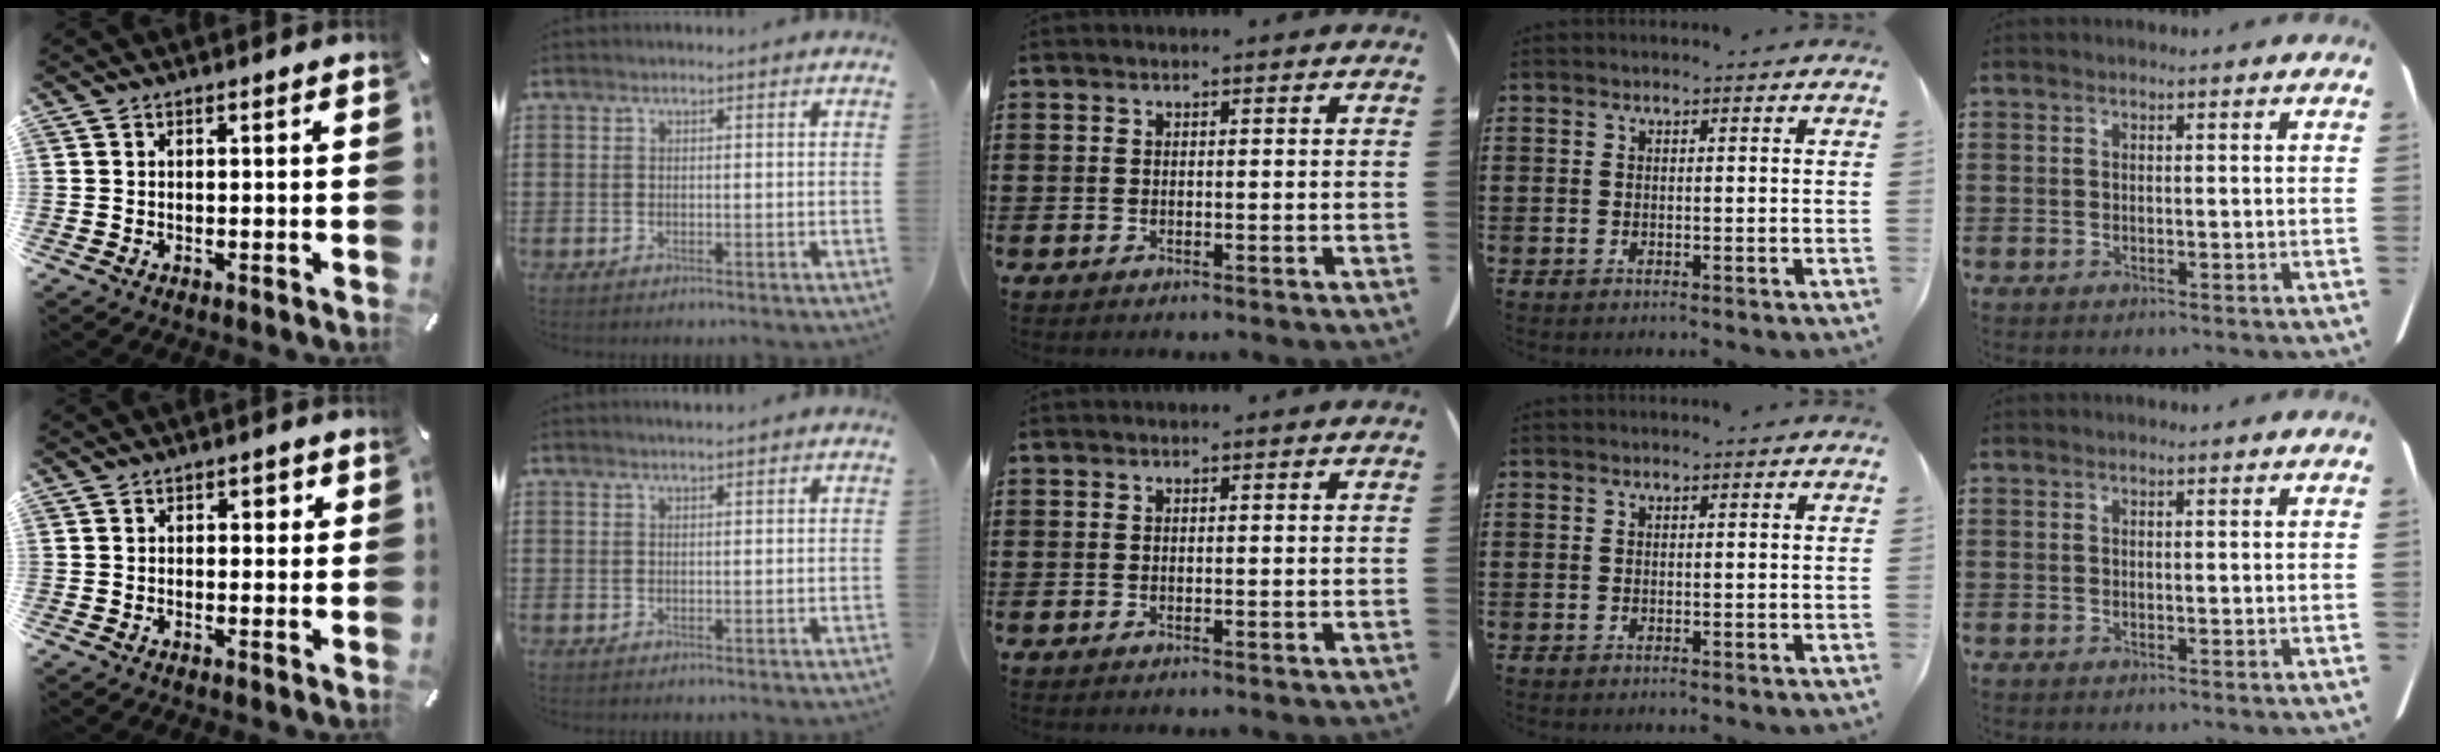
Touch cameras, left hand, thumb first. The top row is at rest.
{"thumb": {"total": 1.4, "force": [0.2, 1.1, 0.9], "torque": [-0.002, 0.002, -0.002]}, "index": {"total": 0.9, "force": [0.8, -0.1, 0.4], "torque": [-0.007, -0.002, 0.015]}}